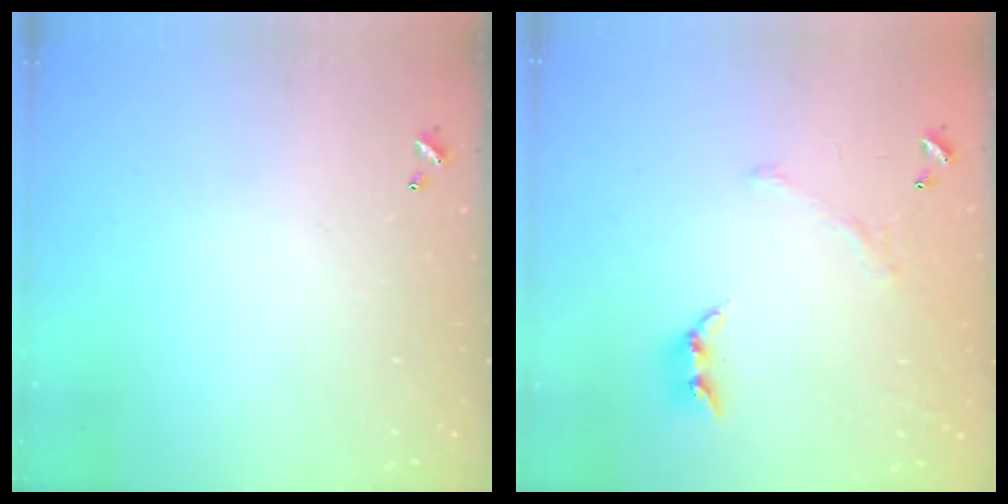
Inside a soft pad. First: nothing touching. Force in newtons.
{"total": 2.3, "press": 2.0, "slide": 1.0}